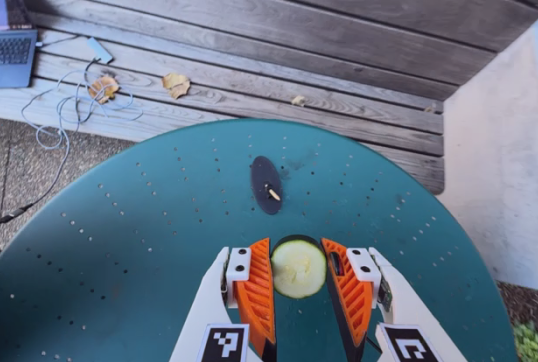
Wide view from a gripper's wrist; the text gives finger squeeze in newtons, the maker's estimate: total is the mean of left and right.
{"total": 11.7, "left": 11.7, "right": 11.7}